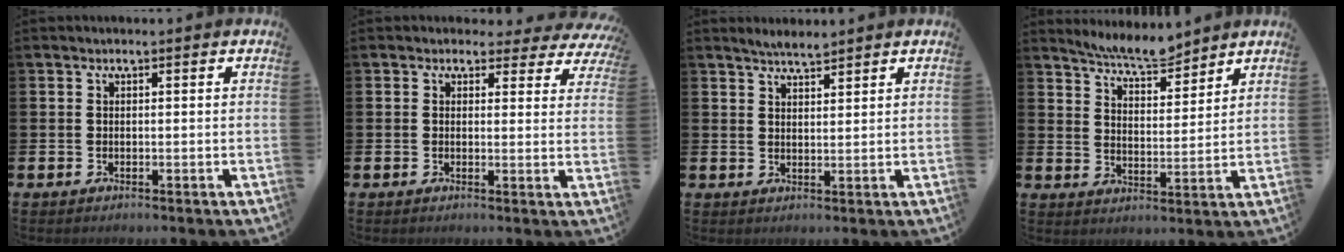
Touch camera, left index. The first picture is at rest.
{"total": 2.2, "force": [1.7, 1.4, 0.3], "torque": [0.002, -0.013, 0.023]}
{"total": 3.1, "force": [3.0, 0.4, 0.6], "torque": [-0.002, -0.011, 0.050]}
{"total": 6.7, "force": [6.5, 0.7, 1.3], "torque": [-0.035, -0.036, 0.117]}